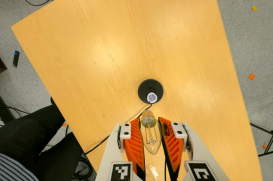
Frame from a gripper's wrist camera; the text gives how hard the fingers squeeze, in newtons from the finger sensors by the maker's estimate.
{"total": 22.2, "left": 24.8, "right": 19.5}